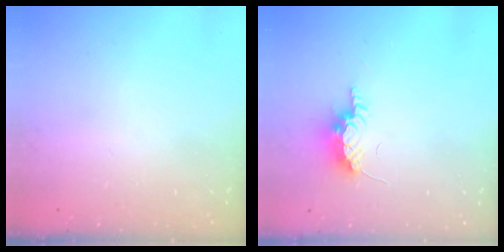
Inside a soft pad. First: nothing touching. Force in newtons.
{"total": 7.6, "press": 7.4, "slide": 1.6}